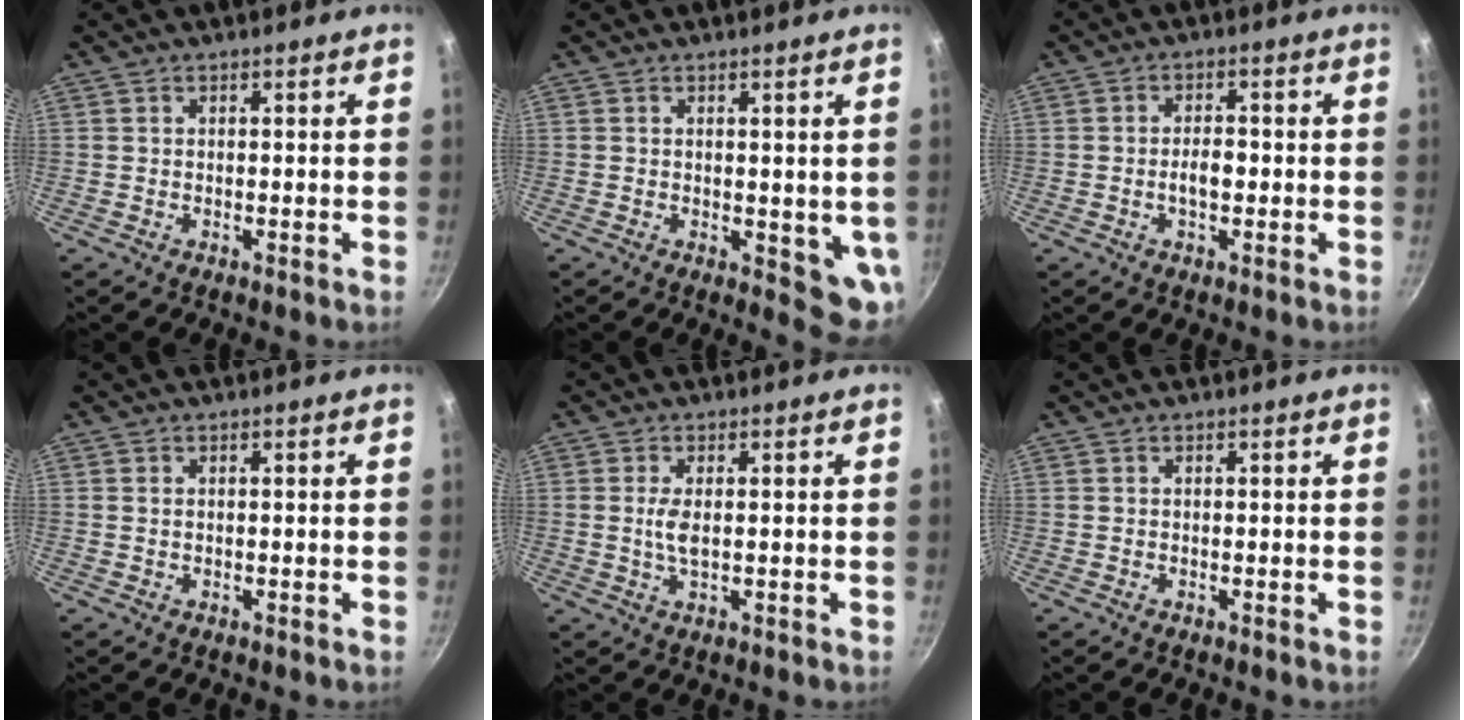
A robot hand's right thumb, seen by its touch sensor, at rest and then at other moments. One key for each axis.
{"total": 6.0, "fx": 0.4, "fy": 3.1, "fz": 5.2, "tx": -0.050, "ty": -0.015, "tz": 0.009}
{"total": 3.6, "fx": -0.7, "fy": 1.9, "fz": 3.0, "tx": -0.042, "ty": 0.013, "tz": -0.012}
{"total": 0.6, "fx": 0.1, "fy": 0.4, "fz": 0.4, "tx": -0.007, "ty": 0.002, "tz": 0.002}
{"total": 3.3, "fx": 0.3, "fy": 1.4, "fz": 3.0, "tx": -0.063, "ty": -0.002, "tz": 0.005}
{"total": 0.0}